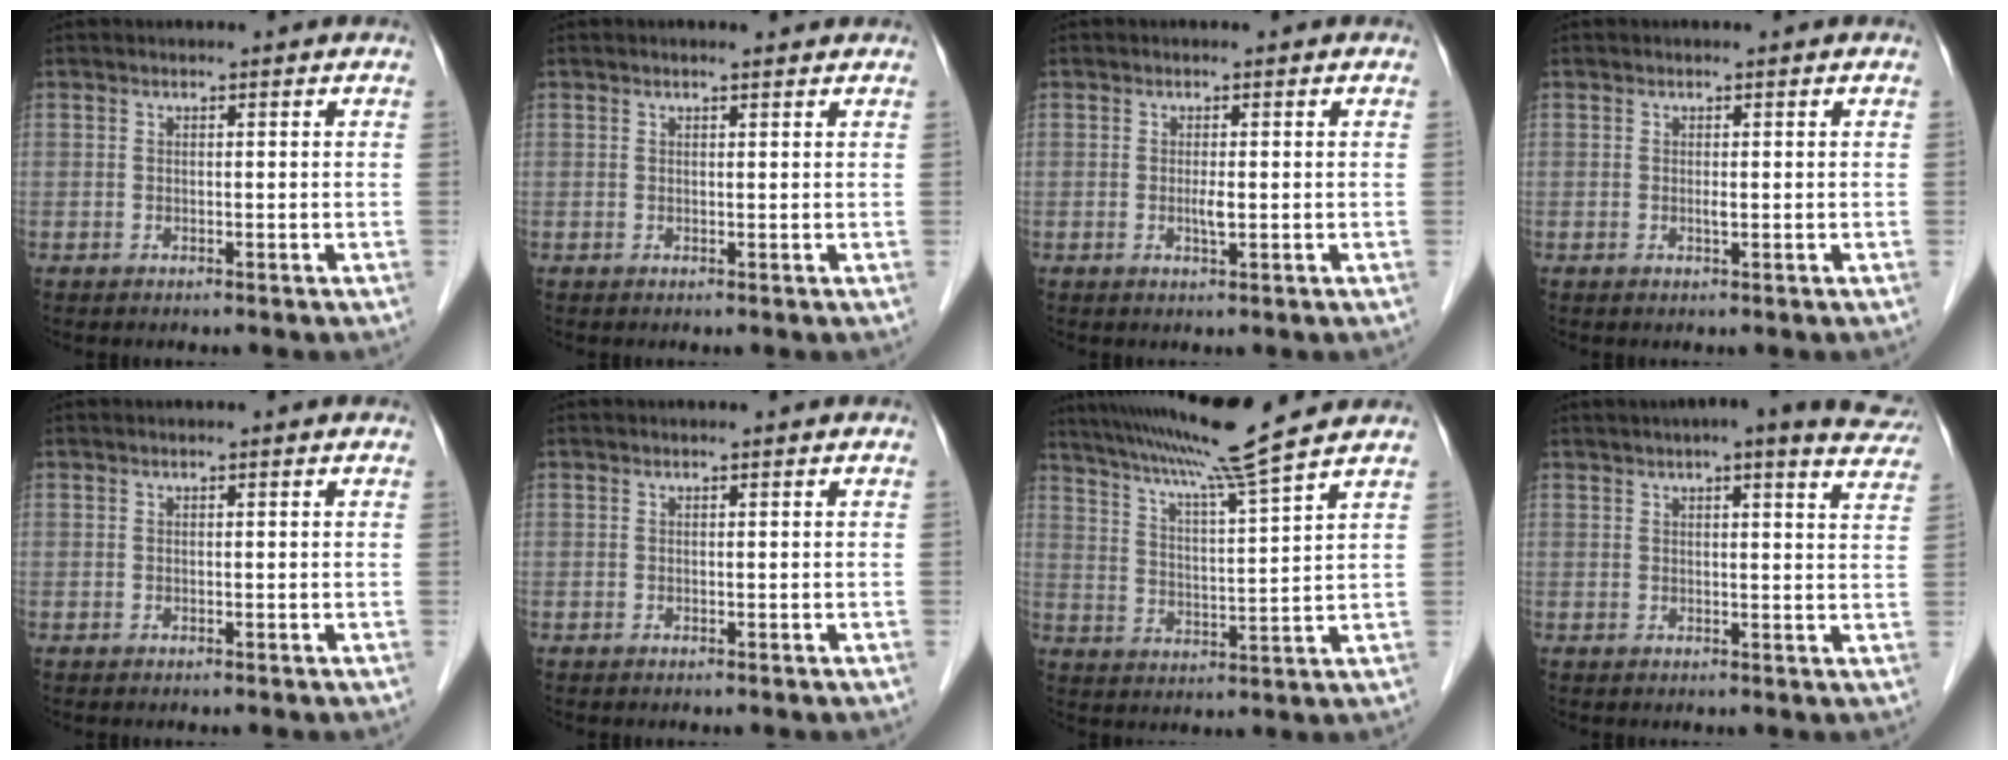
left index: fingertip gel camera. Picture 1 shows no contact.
{"total": 1.4, "force": [1.2, 0.3, 0.7], "torque": [-0.014, 0.011, 0.016]}
{"total": 1.4, "force": [-0.2, 0.2, 1.4], "torque": [-0.028, -0.002, -0.003]}
{"total": 0.5, "force": [0.0, 0.0, 0.5], "torque": [-0.011, -0.001, -0.002]}
{"total": 0.0}
{"total": 0.0}
{"total": 12.8, "force": [10.7, -2.4, 6.5], "torque": [-0.120, 0.000, 0.172]}
{"total": 14.7, "force": [12.5, 2.2, 7.5], "torque": [-0.088, 0.013, 0.132]}